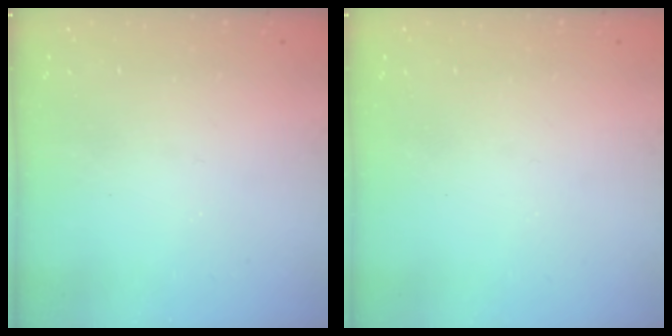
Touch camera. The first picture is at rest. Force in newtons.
{"total": 0.0}